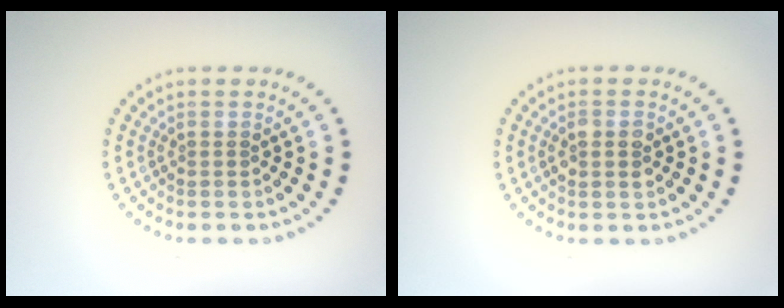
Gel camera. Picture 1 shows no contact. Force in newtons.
{"total": 1.6, "press": 1.6, "slide": 0.2}